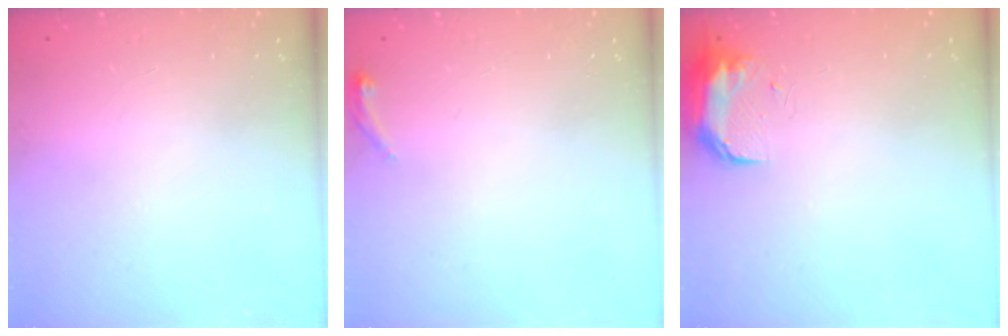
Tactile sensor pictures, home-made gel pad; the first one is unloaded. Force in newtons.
{"total": 12.0, "press": 4.7, "slide": 11.0}
{"total": 9.5, "press": 9.4, "slide": 1.7}